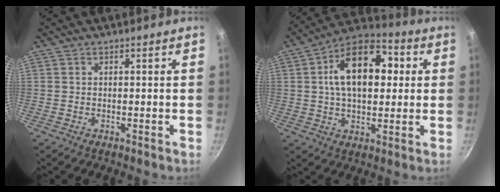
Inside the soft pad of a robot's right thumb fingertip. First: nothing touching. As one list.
[{"total": 16.8, "force": [3.1, 9.9, 13.1], "torque": [-0.187, 0.019, 0.043]}]